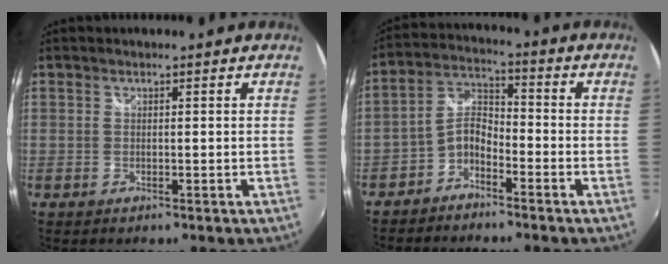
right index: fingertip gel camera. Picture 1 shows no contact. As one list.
[{"total": 5.4, "force": [-3.7, 2.7, 3.0], "torque": [-0.073, 0.021, -0.076]}]